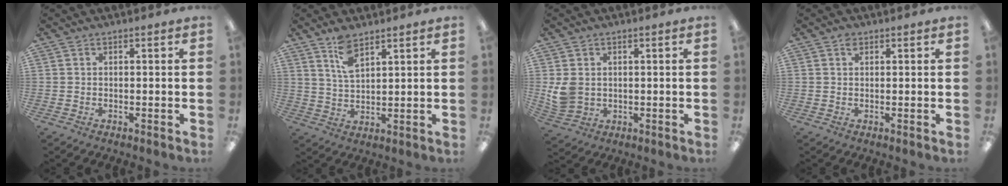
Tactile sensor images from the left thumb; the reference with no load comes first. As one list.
[{"total": 6.6, "force": [4.8, 2.3, 4.0], "torque": [-0.082, -0.015, 0.086]}, {"total": 5.5, "force": [1.0, 4.5, 2.9], "torque": [-0.055, 0.006, 0.025]}, {"total": 2.4, "force": [1.6, 1.7, 0.4], "torque": [-0.002, -0.003, 0.030]}]